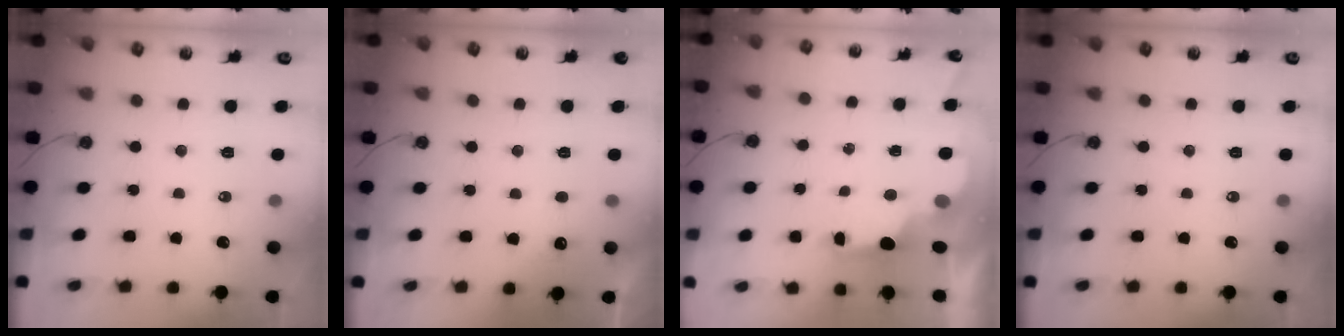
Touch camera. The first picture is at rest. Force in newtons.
{"total": 2.6, "press": 2.4, "slide": 1.0}
{"total": 2.5, "press": 2.4, "slide": 0.7}
{"total": 0.0}